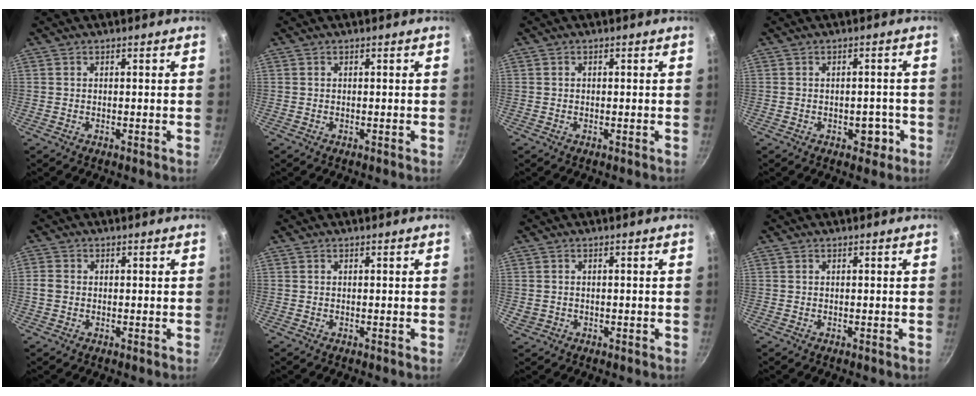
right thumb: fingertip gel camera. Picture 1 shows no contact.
{"total": 0.0}
{"total": 0.5, "force": [0.1, 0.5, 0.2], "torque": [0.000, 0.004, 0.001]}
{"total": 3.8, "force": [-1.4, 2.6, 2.5], "torque": [-0.007, 0.011, -0.015]}
{"total": 2.5, "force": [-0.3, 2.1, 1.3], "torque": [-0.023, 0.008, -0.007]}
{"total": 0.0}
{"total": 1.8, "force": [-0.3, 1.6, 0.8], "torque": [-0.014, 0.004, 0.003]}
{"total": 0.0}